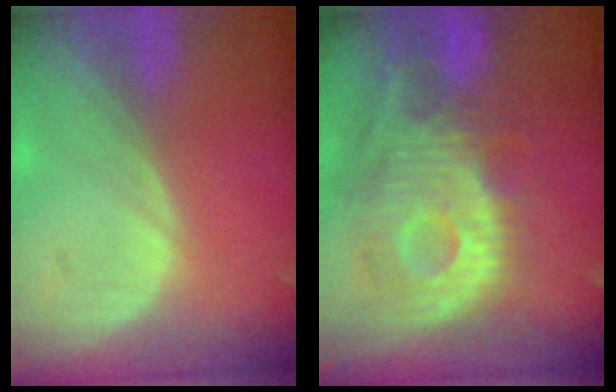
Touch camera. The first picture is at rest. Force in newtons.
{"total": 12.3, "press": 10.9, "slide": 5.6}